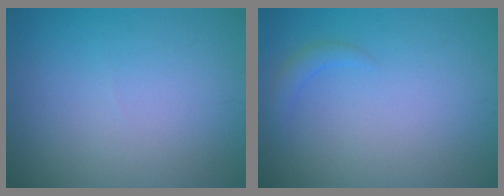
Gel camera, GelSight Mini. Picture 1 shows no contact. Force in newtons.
{"total": 1.1, "press": 1.1, "slide": 0.1}